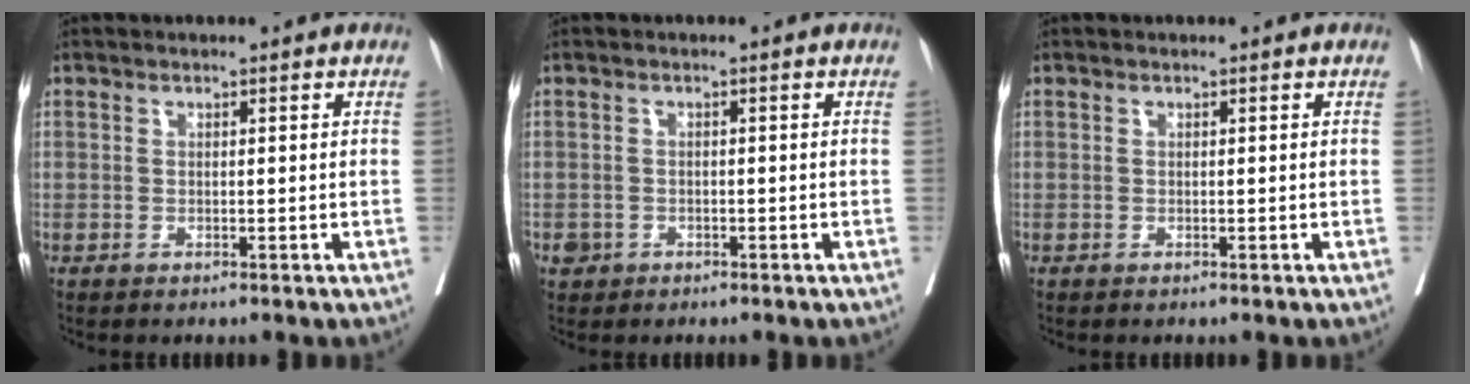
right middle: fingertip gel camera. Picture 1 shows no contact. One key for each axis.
{"total": 1.6, "fx": -0.9, "fy": 1.3, "fz": 0.3, "tx": -0.007, "ty": 0.004, "tz": -0.013}
{"total": 0.0}